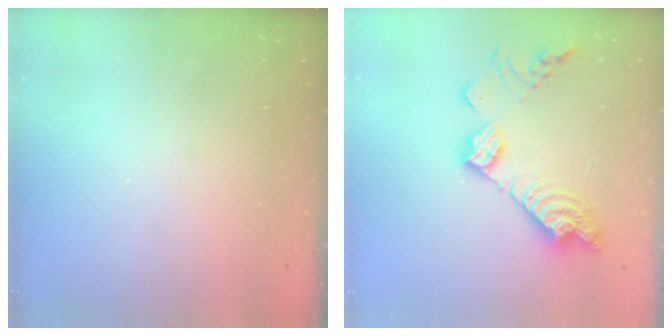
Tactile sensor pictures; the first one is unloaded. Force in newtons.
{"total": 17.2, "press": 17.1, "slide": 1.2}